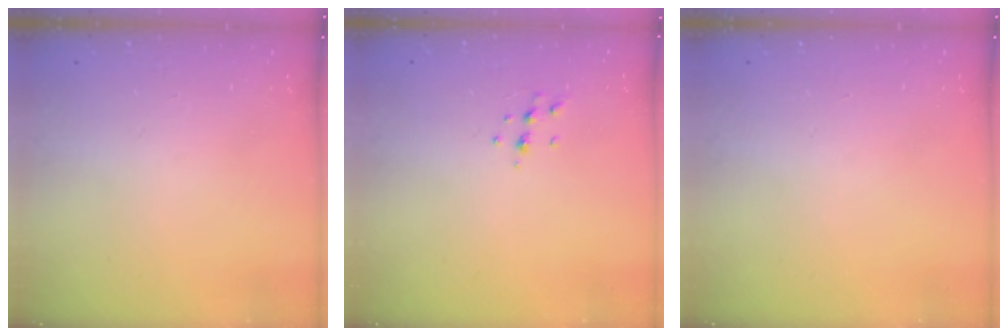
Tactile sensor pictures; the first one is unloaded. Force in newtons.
{"total": 5.3, "press": 5.2, "slide": 1.4}
{"total": 0.0}